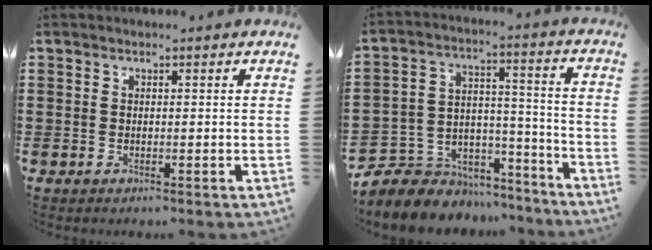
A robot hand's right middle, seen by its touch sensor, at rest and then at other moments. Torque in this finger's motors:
{"motor_torque": [0.43, -0.06, 0.20, 0.08]}